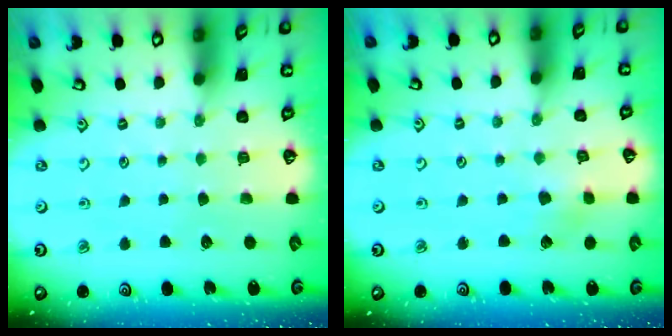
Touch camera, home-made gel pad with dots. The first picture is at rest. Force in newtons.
{"total": 3.0, "press": 3.0, "slide": 0.4}